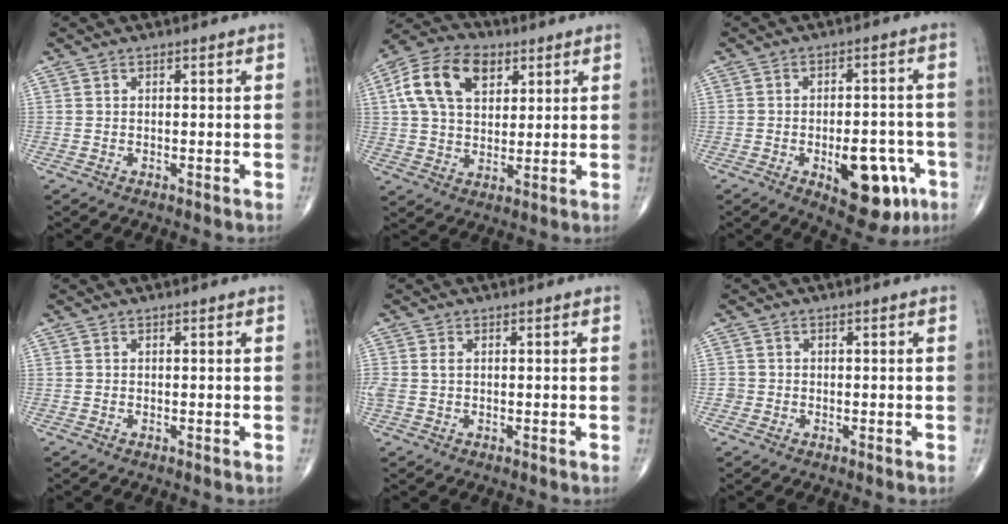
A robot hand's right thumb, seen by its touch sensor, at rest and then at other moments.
{"total": 14.3, "force": [5.1, 9.2, 9.6], "torque": [-0.164, 0.004, 0.088]}
{"total": 13.5, "force": [-5.3, 6.5, 10.6], "torque": [-0.107, 0.024, -0.061]}
{"total": 0.0}
{"total": 2.0, "force": [0.2, 1.3, 1.5], "torque": [-0.050, 0.007, 0.008]}
{"total": 1.2, "force": [-0.3, 1.1, 0.0], "torque": [0.008, 0.006, -0.009]}